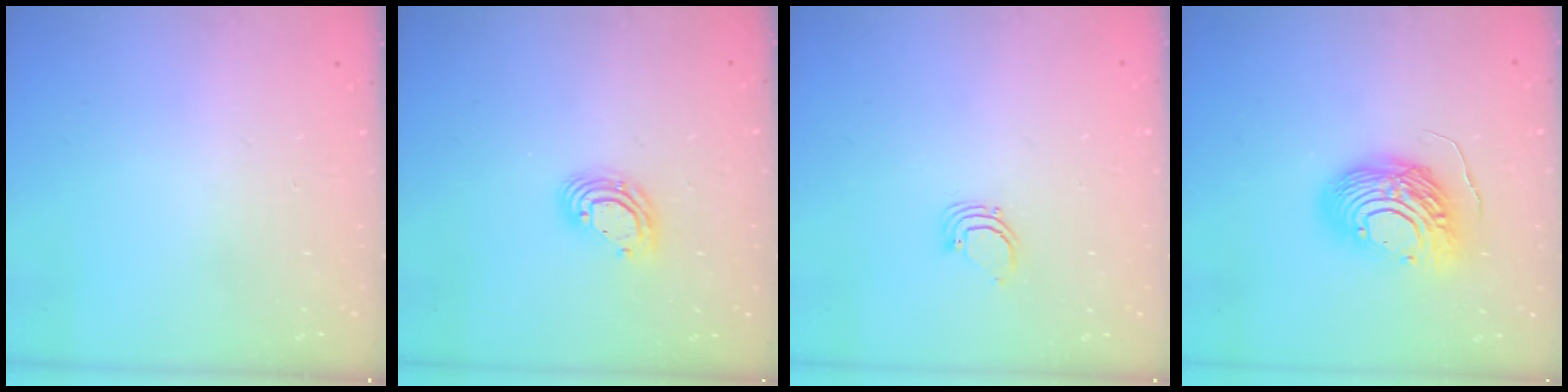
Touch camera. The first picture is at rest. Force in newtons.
{"total": 8.7, "press": 8.6, "slide": 1.4}
{"total": 2.3, "press": 2.3, "slide": 0.1}
{"total": 13.0, "press": 13.0, "slide": 1.1}